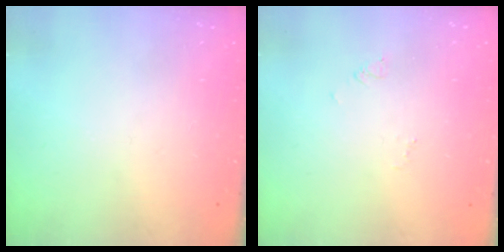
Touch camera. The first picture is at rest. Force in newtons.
{"total": 2.7, "press": 2.7, "slide": 0.2}